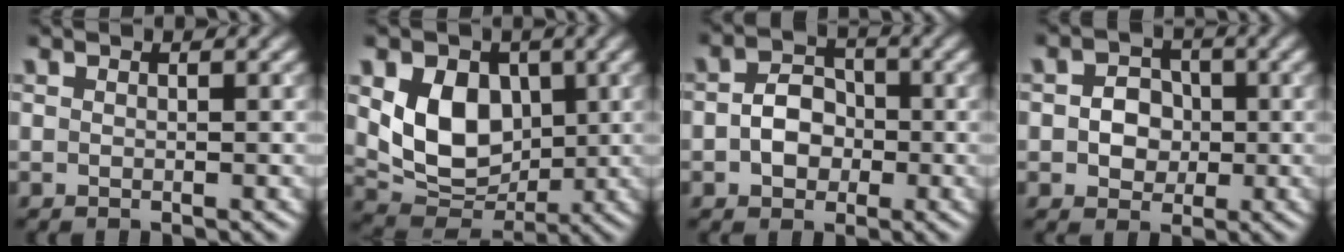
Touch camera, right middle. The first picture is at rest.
{"total": 7.5, "force": [1.3, 5.6, 4.9], "torque": [-0.087, -0.010, 0.022]}
{"total": 3.6, "force": [-0.6, 2.8, 2.2], "torque": [-0.032, 0.001, -0.017]}
{"total": 3.2, "force": [-0.2, 2.7, 1.7], "torque": [-0.015, 0.000, -0.013]}